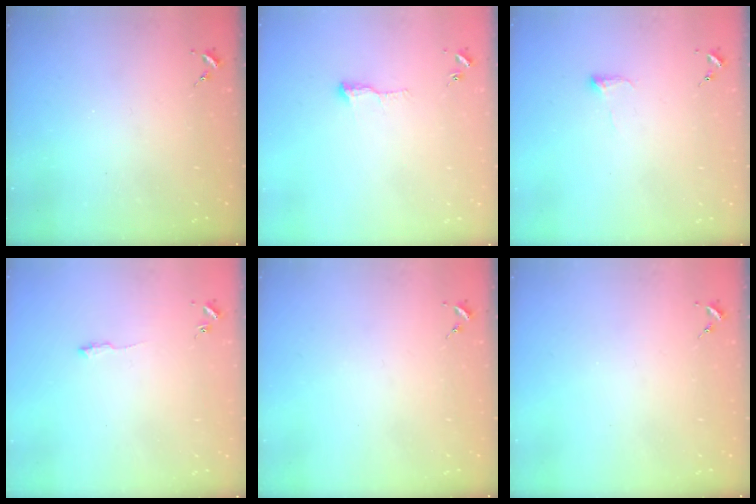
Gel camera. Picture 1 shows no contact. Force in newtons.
{"total": 6.8, "press": 6.7, "slide": 0.7}
{"total": 5.0, "press": 4.9, "slide": 1.0}
{"total": 3.7, "press": 3.6, "slide": 0.5}
{"total": 0.0}
{"total": 0.0}